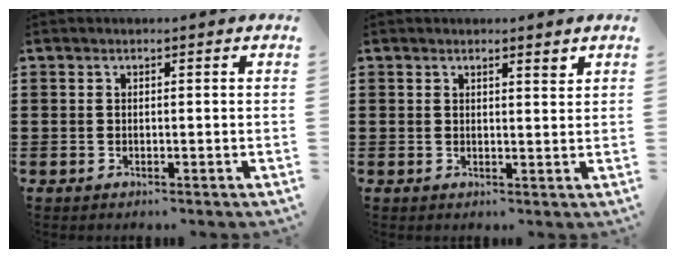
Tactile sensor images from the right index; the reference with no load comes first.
{"total": 1.5, "force": [1.3, 0.2, 0.8], "torque": [-0.016, 0.002, 0.024]}